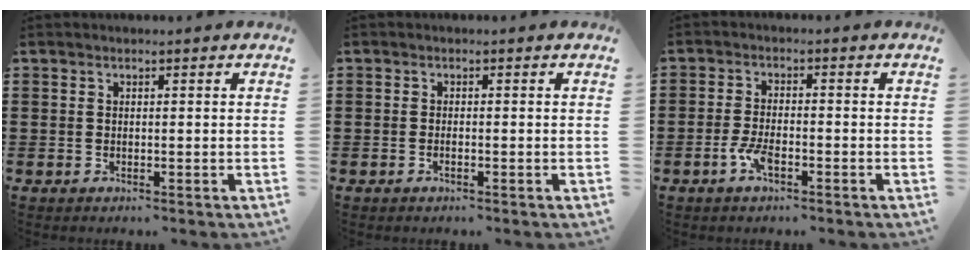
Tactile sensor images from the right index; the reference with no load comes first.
{"total": 0.6, "force": [-0.3, 0.1, 0.5], "torque": [-0.010, -0.004, -0.005]}
{"total": 3.9, "force": [-1.8, 1.3, 3.2], "torque": [-0.076, -0.006, -0.038]}